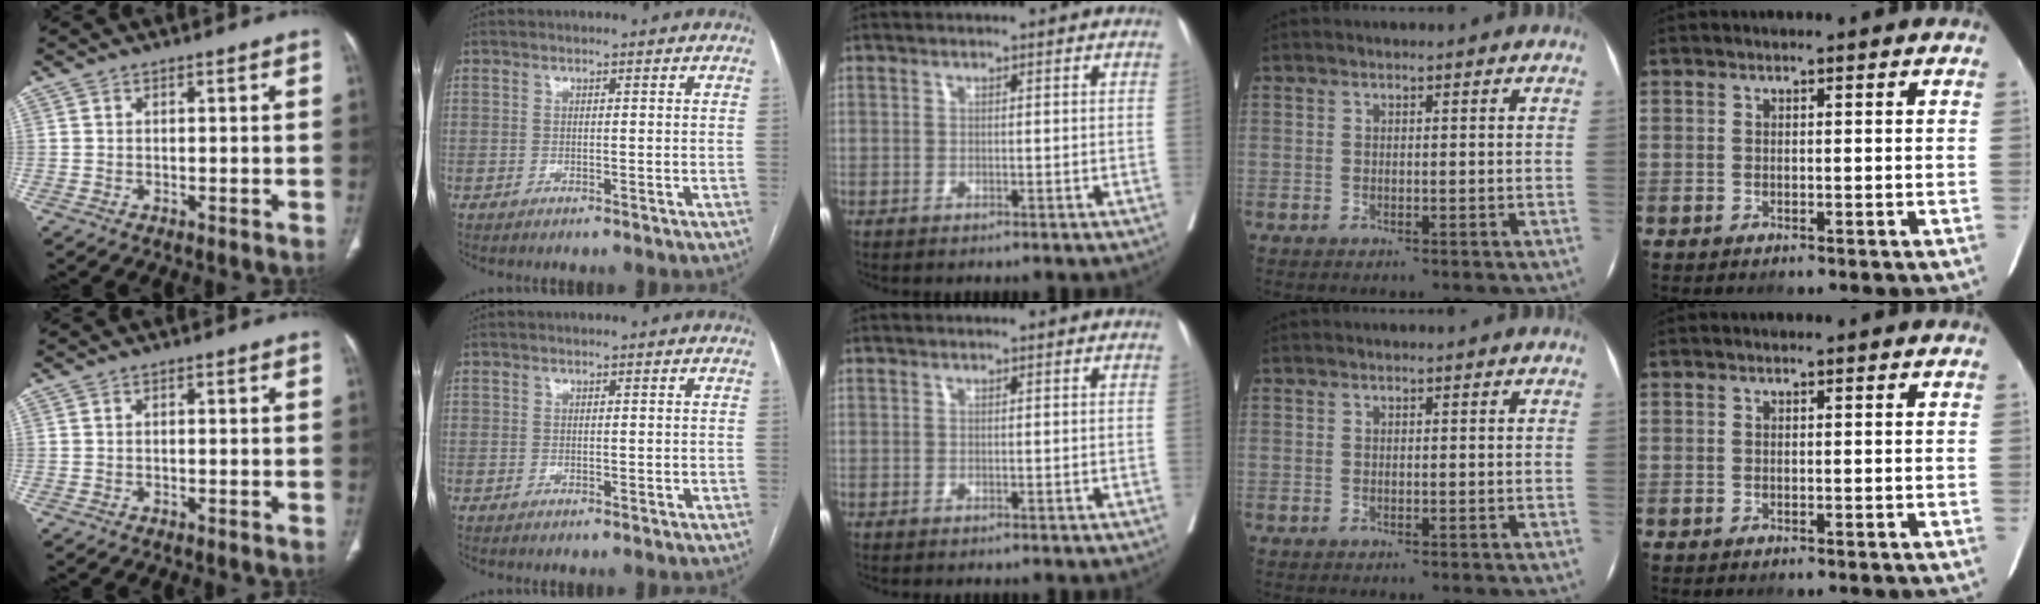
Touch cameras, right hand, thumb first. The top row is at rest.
{"thumb": {"total": 0.6, "force": [0.0, 0.3, 0.5], "torque": [-0.012, 0.004, 0.002]}, "index": {"total": 0.7, "force": [-0.1, 0.5, 0.5], "torque": [-0.011, 0.005, 0.002]}}